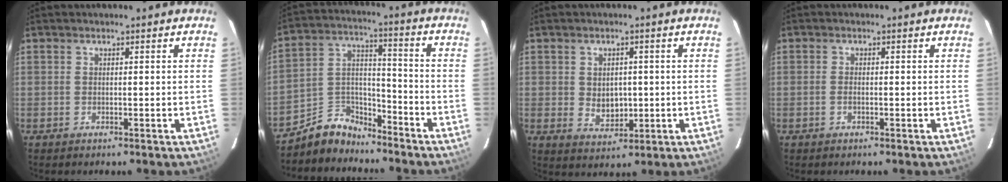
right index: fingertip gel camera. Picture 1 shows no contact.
{"total": 9.1, "force": [-7.6, 4.6, 1.9], "torque": [-0.049, 0.043, -0.140]}
{"total": 5.2, "force": [-0.1, 4.1, 3.3], "torque": [-0.056, -0.005, 0.011]}
{"total": 0.9, "force": [-0.3, 0.4, 0.7], "torque": [-0.016, 0.001, -0.007]}